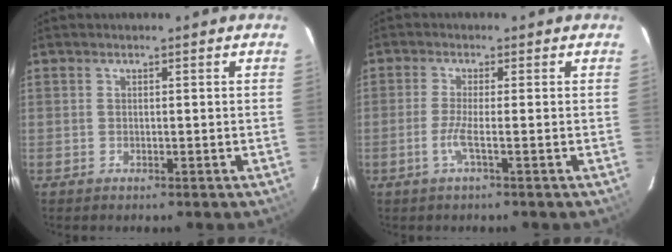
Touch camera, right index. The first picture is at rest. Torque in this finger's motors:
{"motor_torque": [-0.19, 0.01, -0.04, 0.00]}